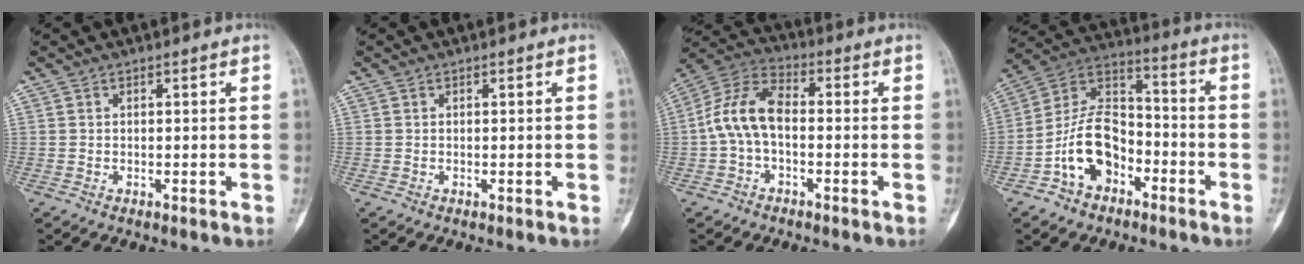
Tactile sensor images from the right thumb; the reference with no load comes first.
{"total": 0.0}
{"total": 10.0, "force": [-1.0, 5.8, 8.1], "torque": [-0.159, 0.033, -0.030]}
{"total": 14.1, "force": [-5.8, 9.3, 8.8], "torque": [-0.141, 0.062, -0.112]}